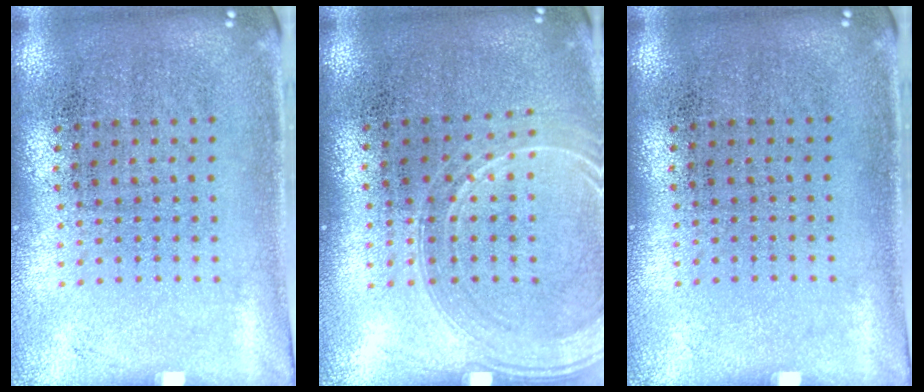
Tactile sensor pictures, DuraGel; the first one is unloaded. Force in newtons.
{"total": 1.6, "press": 1.6, "slide": 0.3}
{"total": 0.0}